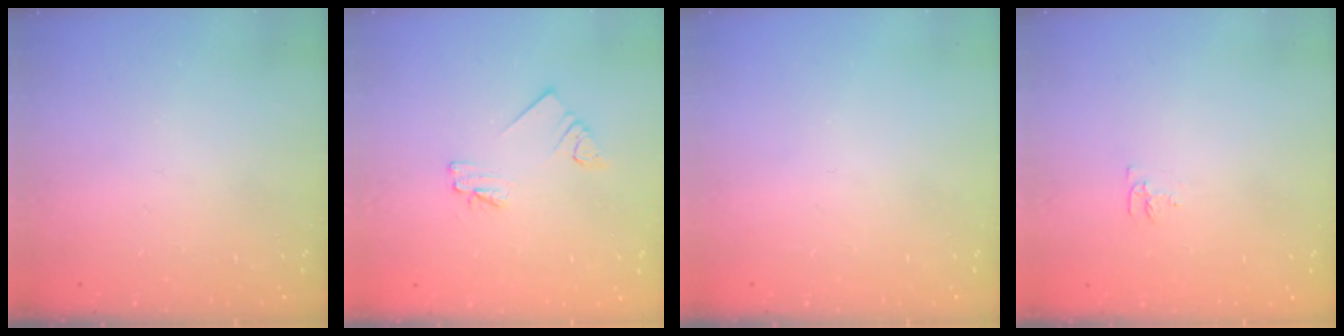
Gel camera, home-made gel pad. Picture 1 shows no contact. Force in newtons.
{"total": 2.3, "press": 2.3, "slide": 0.1}
{"total": 0.0}
{"total": 4.0, "press": 3.9, "slide": 0.4}